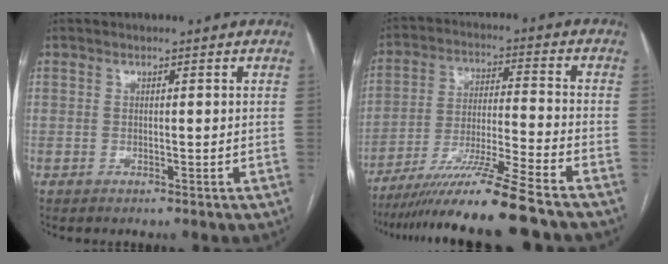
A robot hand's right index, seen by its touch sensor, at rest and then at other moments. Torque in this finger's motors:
{"motor_torque": [1.13, -1.00, 0.76, 0.20]}